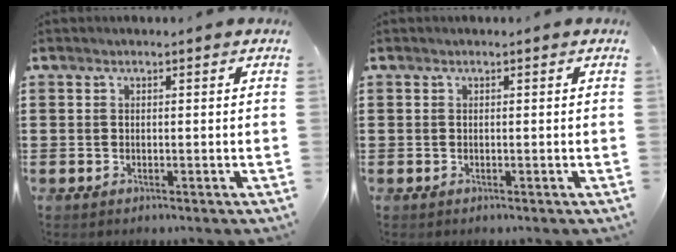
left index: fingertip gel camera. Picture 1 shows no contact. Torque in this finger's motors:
{"motor_torque": [-0.03, 0.02, -0.01, 0.00]}